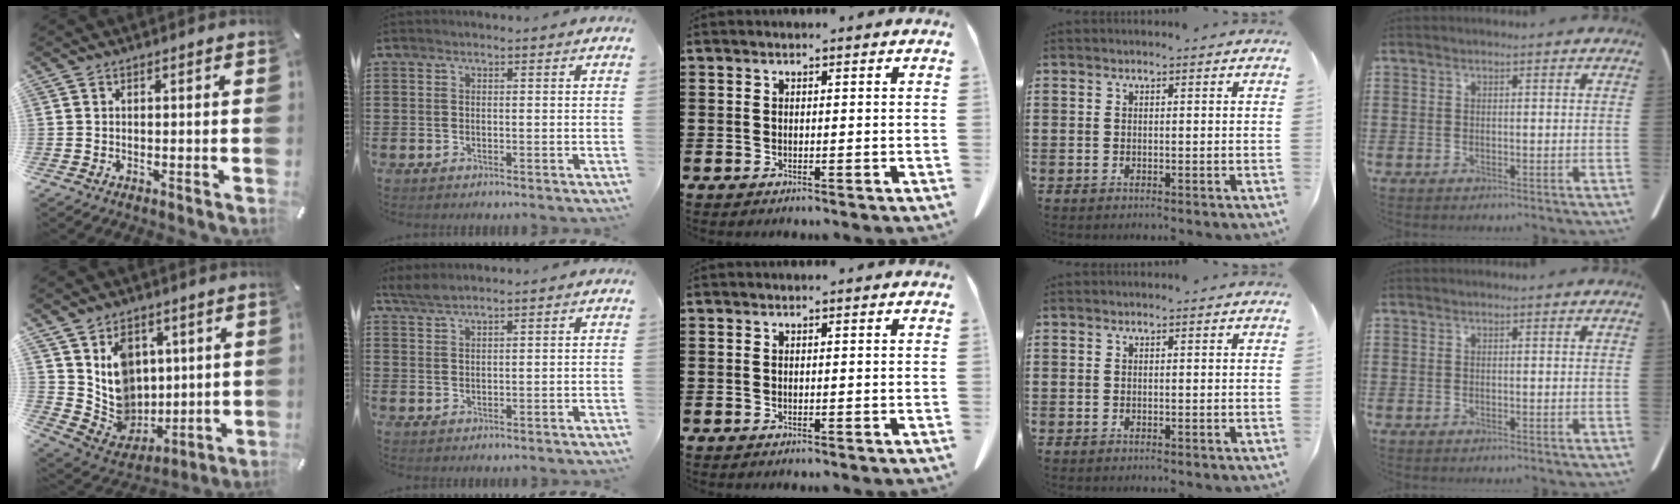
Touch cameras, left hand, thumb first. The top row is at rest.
{"thumb": {"total": 12.4, "force": [3.4, 11.2, 4.2], "torque": [-0.075, -0.026, 0.081]}, "index": {"total": 1.8, "force": [1.7, 0.0, 0.8], "torque": [-0.020, 0.000, 0.032]}}